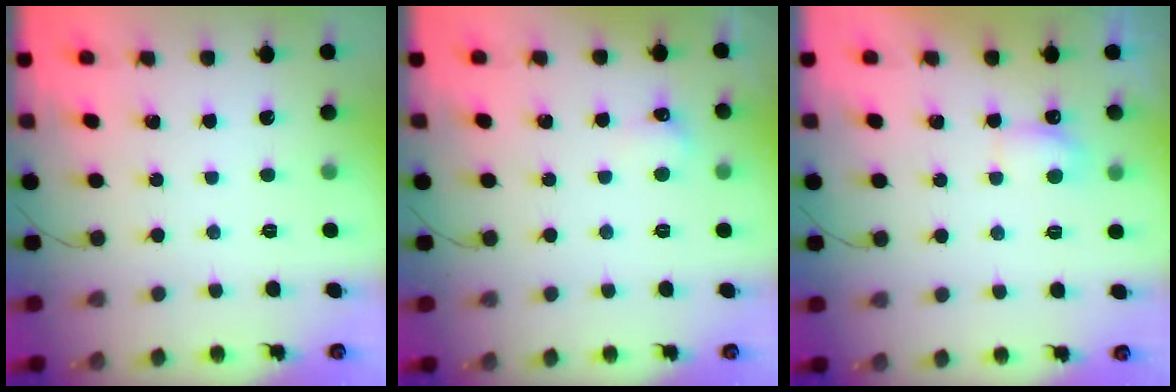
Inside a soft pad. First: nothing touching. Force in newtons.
{"total": 3.9, "press": 3.7, "slide": 1.1}
{"total": 4.4, "press": 4.2, "slide": 1.4}